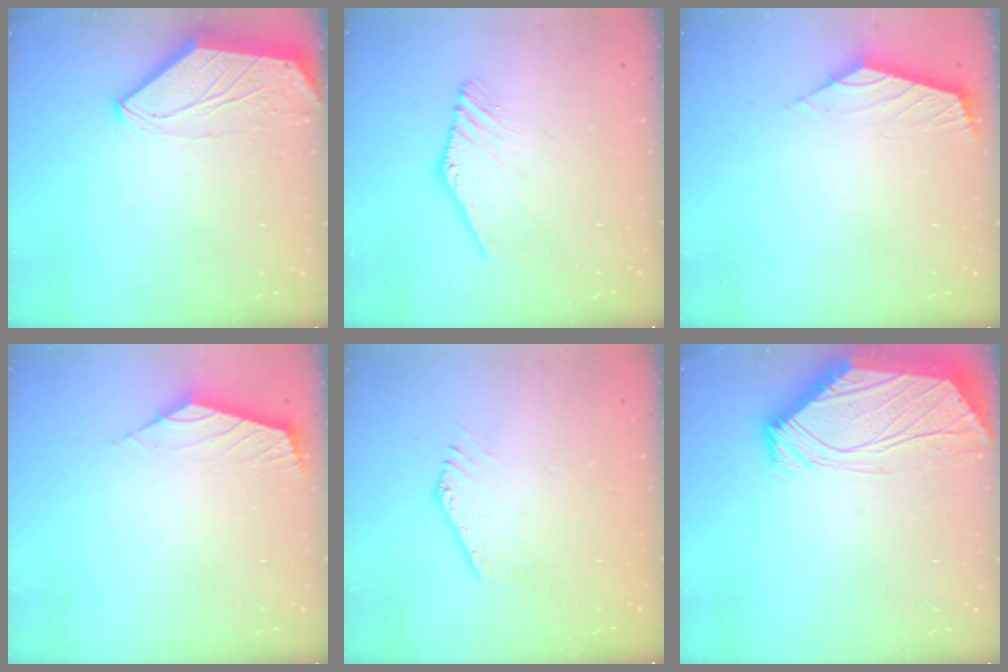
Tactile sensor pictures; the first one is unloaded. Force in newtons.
{"total": 1.3, "press": 1.3, "slide": 0.3}
{"total": 2.6, "press": 2.5, "slide": 0.6}
{"total": 2.2, "press": 2.2, "slide": 0.5}
{"total": 1.0, "press": 1.0, "slide": 0.1}
{"total": 7.3, "press": 7.2, "slide": 0.9}